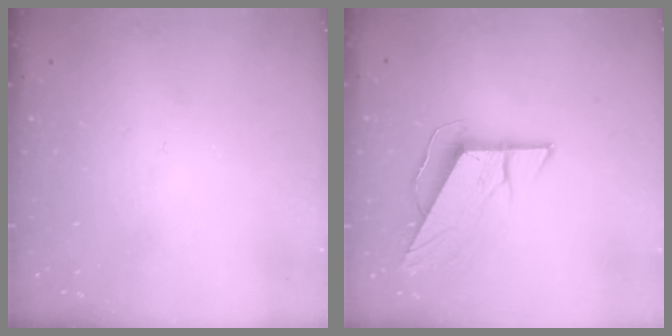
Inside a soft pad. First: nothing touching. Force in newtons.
{"total": 8.8, "press": 8.8, "slide": 0.4}